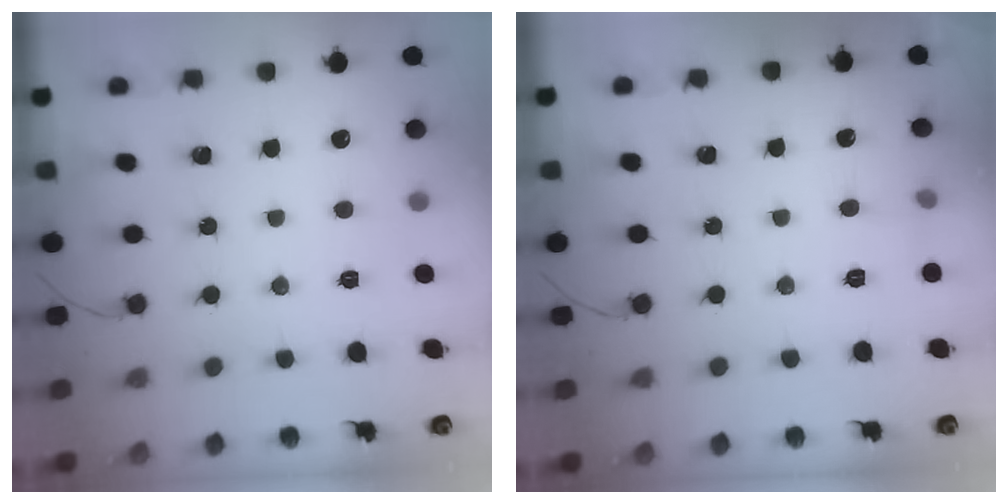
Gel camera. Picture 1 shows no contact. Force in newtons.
{"total": 3.3, "press": 3.0, "slide": 1.2}